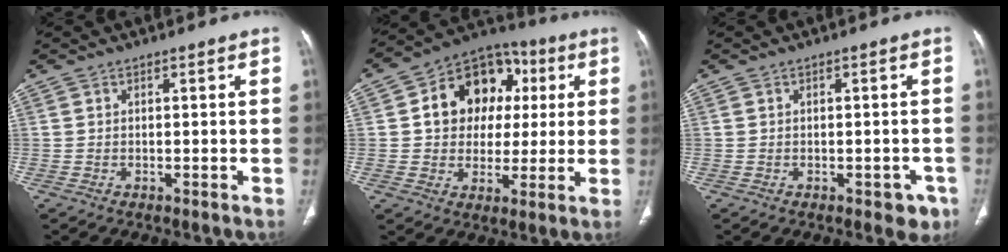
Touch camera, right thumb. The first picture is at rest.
{"total": 16.4, "force": [3.5, 12.9, 9.5], "torque": [-0.096, 0.020, 0.050]}
{"total": 3.6, "force": [-1.9, 2.2, 2.3], "torque": [-0.005, 0.008, -0.019]}